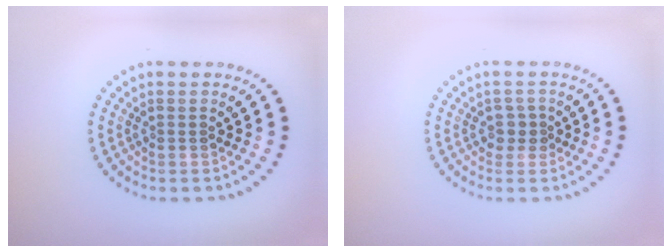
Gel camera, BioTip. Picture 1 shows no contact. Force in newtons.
{"total": 1.4, "press": 1.1, "slide": 0.8}